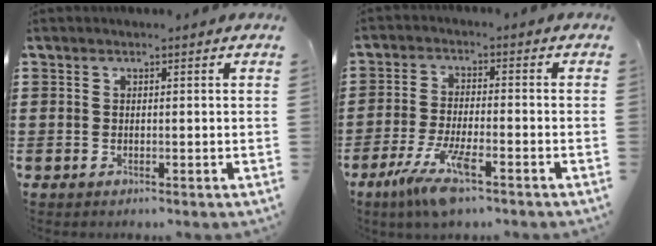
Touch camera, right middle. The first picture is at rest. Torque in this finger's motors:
{"motor_torque": [1.42, -0.72, 0.31, 0.10]}